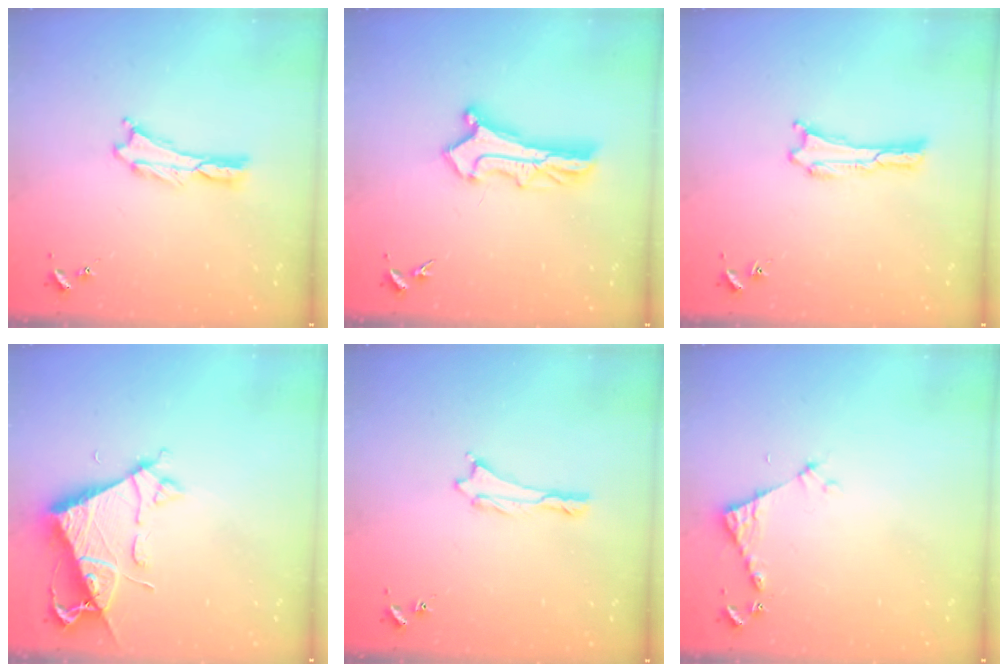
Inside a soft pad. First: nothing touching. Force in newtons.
{"total": 4.3, "press": 4.3, "slide": 0.4}
{"total": 0.0}
{"total": 6.8, "press": 6.7, "slide": 0.6}
{"total": 0.6, "press": 0.5, "slide": 0.2}
{"total": 3.9, "press": 3.9, "slide": 0.3}